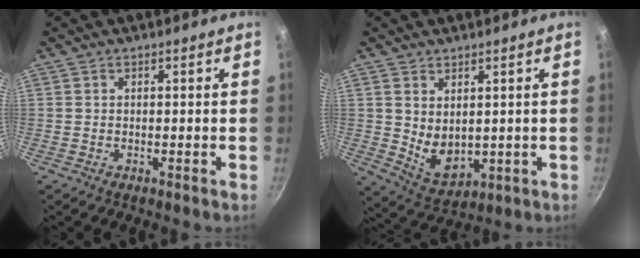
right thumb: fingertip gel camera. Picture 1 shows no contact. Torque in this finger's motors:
{"motor_torque": [-0.43, 0.76, 0.64, 0.56, -0.02]}